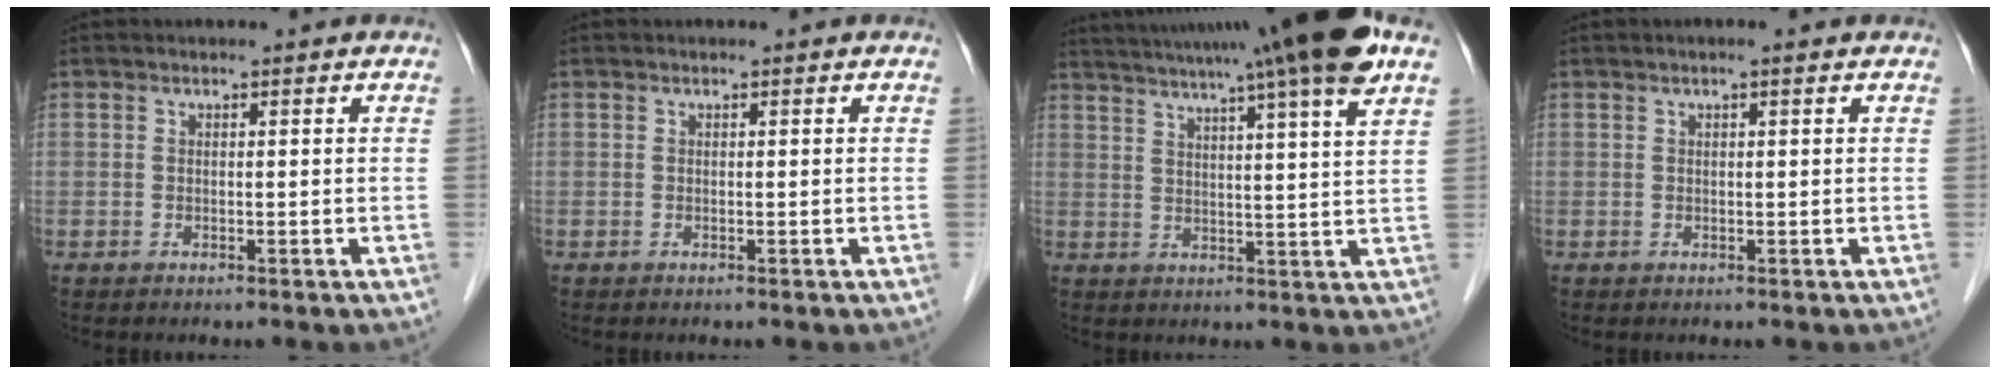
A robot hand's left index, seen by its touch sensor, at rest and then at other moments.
{"total": 0.0}
{"total": 18.7, "force": [14.8, -1.3, 11.4], "torque": [-0.188, 0.010, 0.196]}
{"total": 0.9, "force": [0.5, -0.1, 0.7], "torque": [-0.015, 0.003, 0.007]}